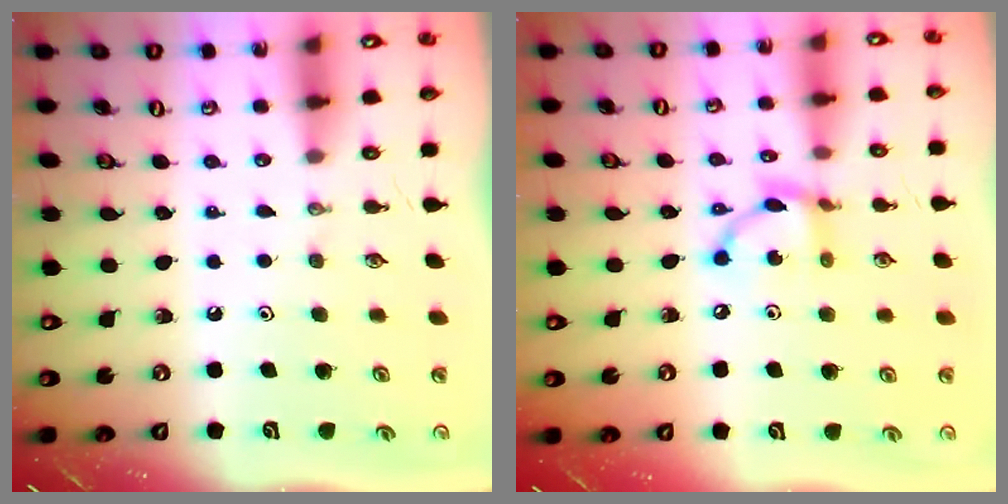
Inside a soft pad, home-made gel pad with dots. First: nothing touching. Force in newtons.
{"total": 9.3, "press": 9.3, "slide": 0.5}